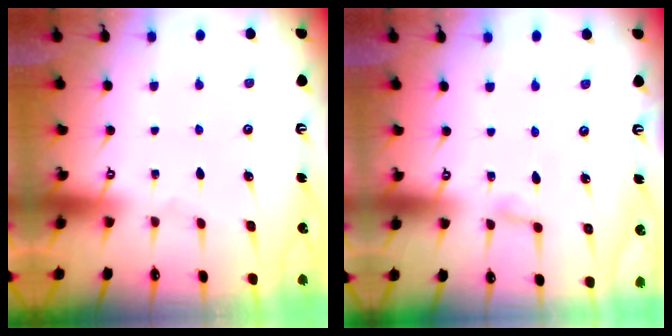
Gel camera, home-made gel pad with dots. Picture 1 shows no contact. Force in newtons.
{"total": 2.8, "press": 2.8, "slide": 0.3}